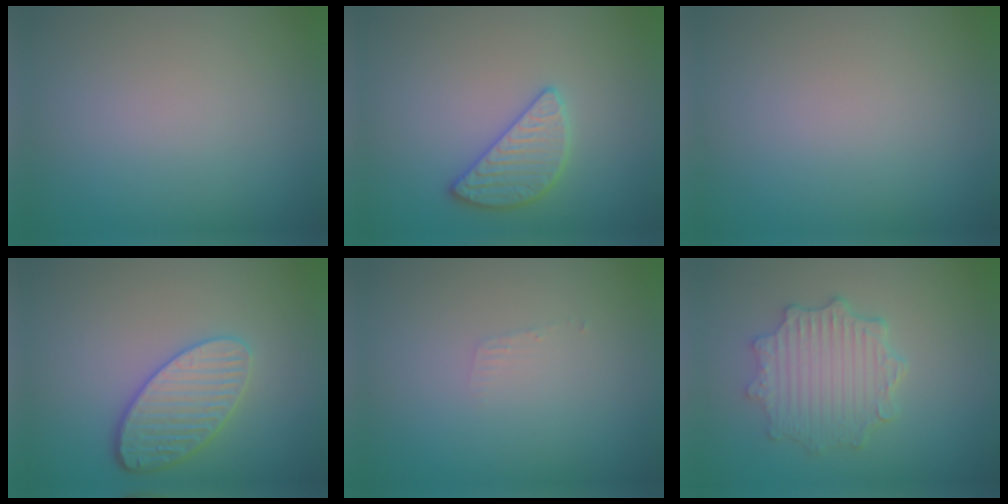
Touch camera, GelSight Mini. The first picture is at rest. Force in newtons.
{"total": 2.8, "press": 2.8, "slide": 0.3}
{"total": 0.0}
{"total": 4.0, "press": 3.6, "slide": 1.7}
{"total": 0.7, "press": 0.7, "slide": 0.1}
{"total": 4.8, "press": 3.9, "slide": 2.8}